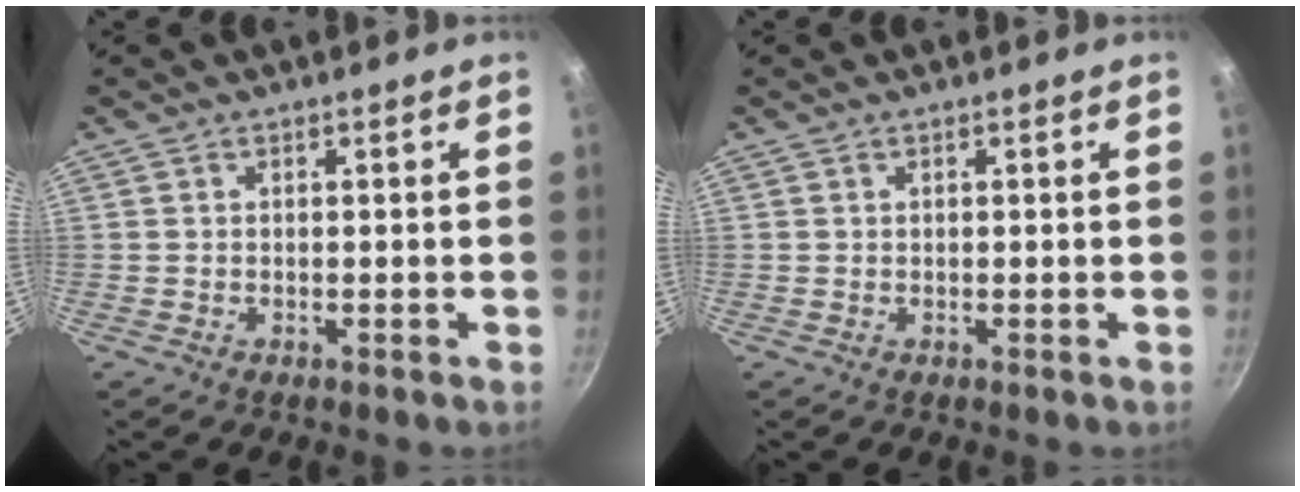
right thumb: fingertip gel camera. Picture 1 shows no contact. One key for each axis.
{"total": 0.0}